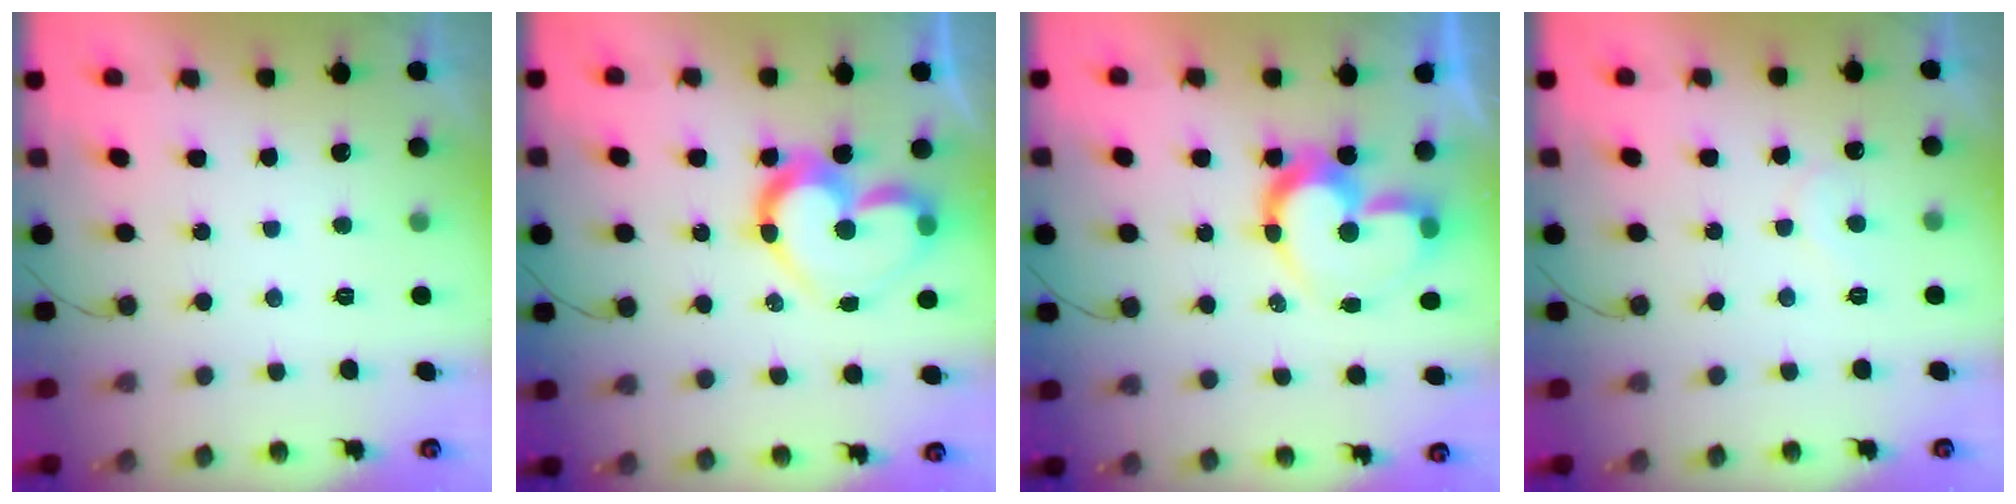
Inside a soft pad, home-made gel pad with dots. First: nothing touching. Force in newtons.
{"total": 15.4, "press": 15.4, "slide": 1.4}
{"total": 13.3, "press": 13.3, "slide": 1.2}
{"total": 5.7, "press": 5.7, "slide": 0.5}